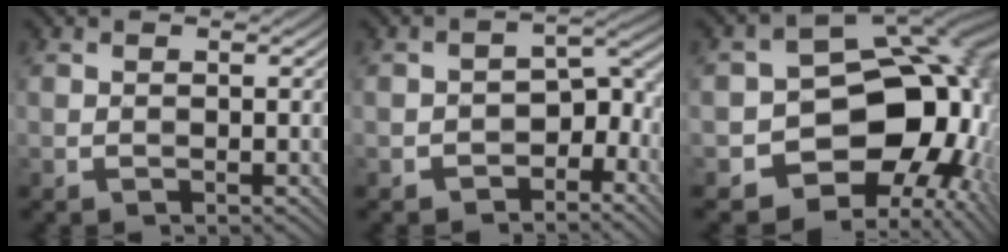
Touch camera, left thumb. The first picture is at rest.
{"total": 5.5, "force": [-3.4, 3.4, 2.8], "torque": [-0.029, 0.006, -0.061]}
{"total": 15.8, "force": [-3.8, 11.5, 10.1], "torque": [-0.113, -0.028, -0.060]}